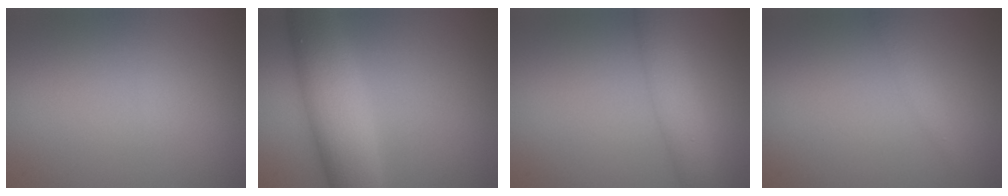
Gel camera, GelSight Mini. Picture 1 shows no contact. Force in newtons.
{"total": 8.1, "press": 8.1, "slide": 0.1}
{"total": 3.7, "press": 3.7, "slide": 0.1}
{"total": 1.0, "press": 1.0, "slide": 0.0}